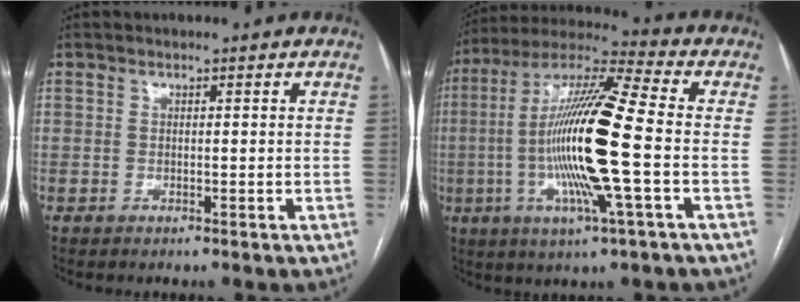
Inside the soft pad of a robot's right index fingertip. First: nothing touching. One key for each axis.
{"total": 18.6, "fx": -2.6, "fy": 0.5, "fz": 18.4, "tx": -0.364, "ty": -0.005, "tz": -0.059}